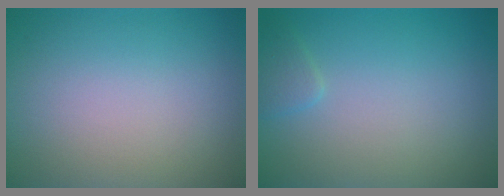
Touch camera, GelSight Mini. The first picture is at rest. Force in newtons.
{"total": 1.0, "press": 1.0, "slide": 0.0}